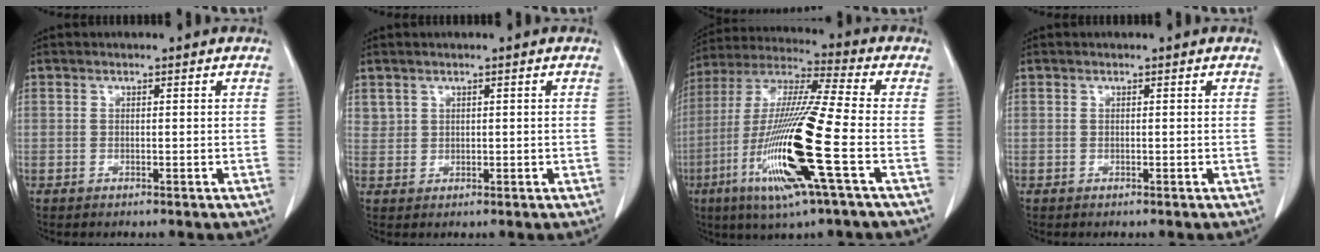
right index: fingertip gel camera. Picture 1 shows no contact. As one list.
[{"total": 1.4, "force": [0.9, 1.1, 0.1], "torque": [0.007, 0.006, 0.016]}, {"total": 19.2, "force": [-6.2, -0.1, 18.2], "torque": [-0.391, -0.028, -0.124]}, {"total": 0.0}]